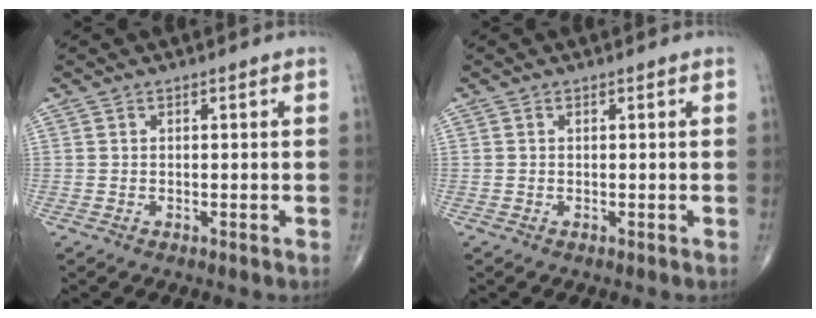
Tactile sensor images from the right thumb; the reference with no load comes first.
{"total": 0.0}